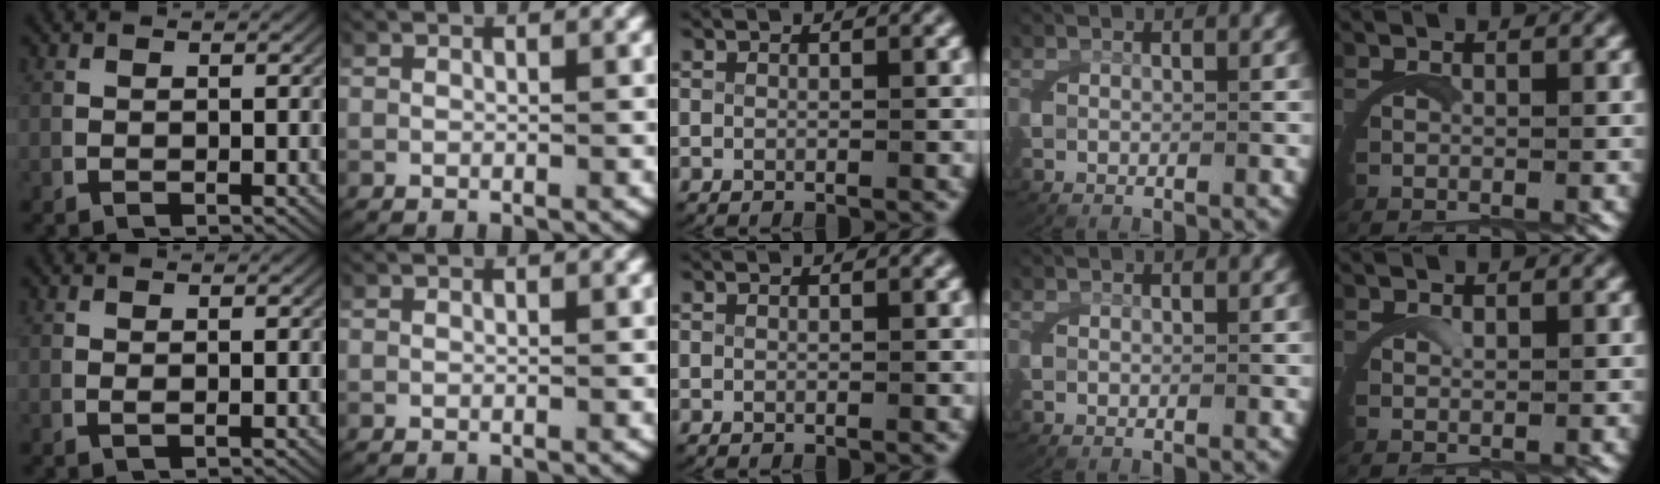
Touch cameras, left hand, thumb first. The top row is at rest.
{"thumb": {"total": 0.5, "force": [0.2, 0.1, 0.5], "torque": [-0.017, -0.003, 0.007]}, "little": {"total": 1.0, "force": [1.0, -0.4, 0.1], "torque": [-0.004, -0.002, 0.020]}}